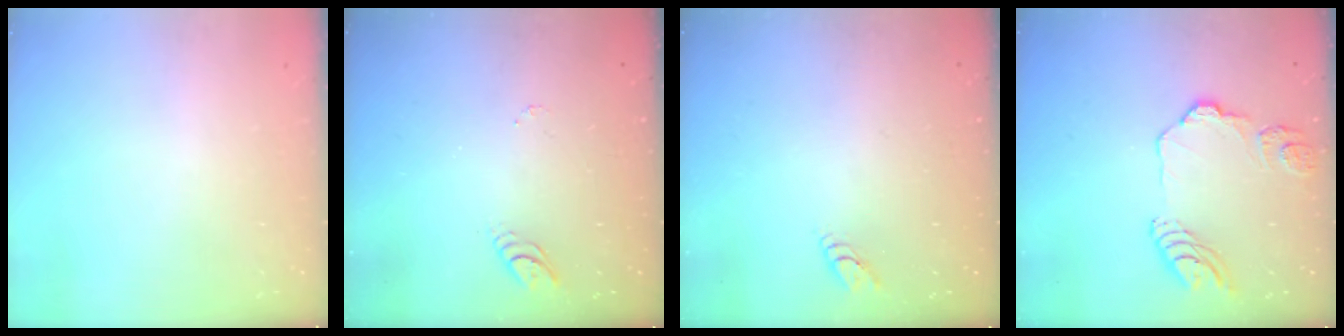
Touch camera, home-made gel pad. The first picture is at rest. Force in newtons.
{"total": 3.5, "press": 3.5, "slide": 0.5}
{"total": 2.6, "press": 2.6, "slide": 0.3}
{"total": 13.0, "press": 12.9, "slide": 1.3}